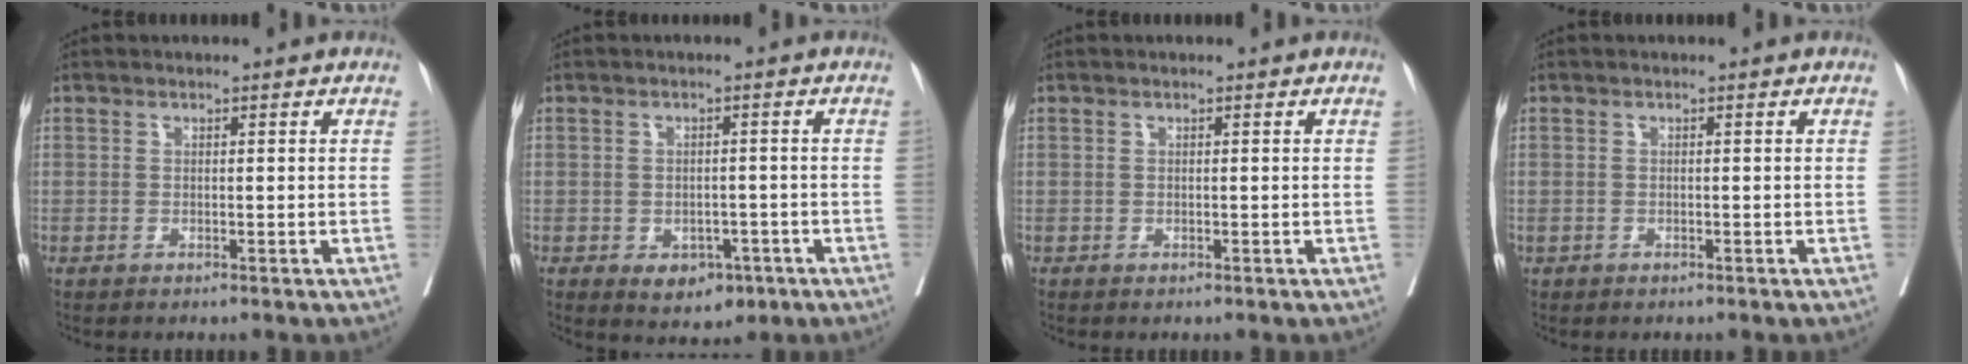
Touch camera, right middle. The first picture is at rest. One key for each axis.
{"total": 4.9, "fx": -2.4, "fy": 3.2, "fz": 2.9, "tx": -0.030, "ty": 0.002, "tz": -0.023}
{"total": 0.0}
{"total": 0.0}